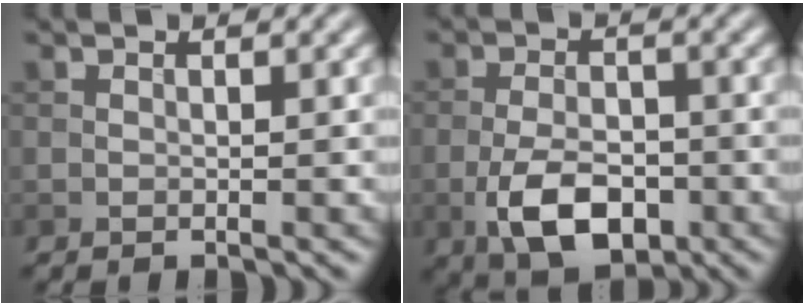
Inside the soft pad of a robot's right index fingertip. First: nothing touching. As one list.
[{"total": 6.7, "force": [-2.6, 3.6, 5.0], "torque": [-0.093, -0.007, -0.052]}]